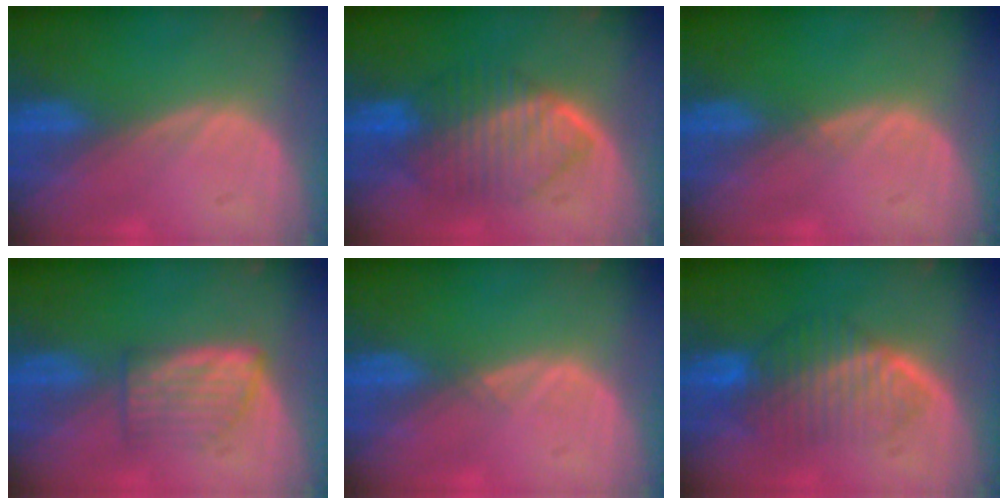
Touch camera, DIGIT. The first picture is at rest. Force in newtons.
{"total": 7.5, "press": 7.5, "slide": 0.4}
{"total": 0.5, "press": 0.5, "slide": 0.1}
{"total": 5.0, "press": 4.9, "slide": 1.2}
{"total": 0.7, "press": 0.5, "slide": 0.4}
{"total": 7.6, "press": 6.9, "slide": 3.2}